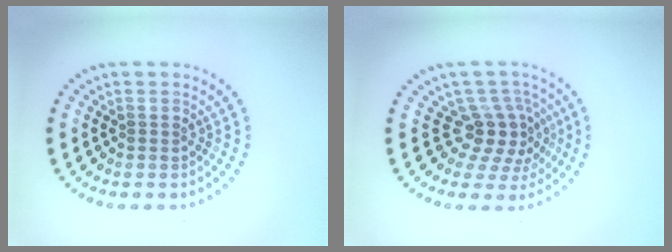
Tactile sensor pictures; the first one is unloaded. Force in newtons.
{"total": 3.9, "press": 2.7, "slide": 2.8}